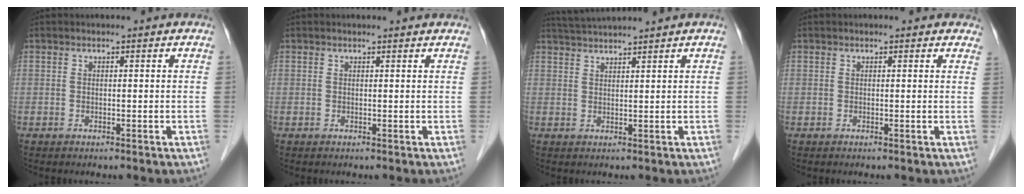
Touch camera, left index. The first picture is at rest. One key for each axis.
{"total": 1.9, "fx": 1.9, "fy": 0.2, "fz": 0.3, "tx": -0.011, "ty": 0.006, "tz": 0.017}
{"total": 4.9, "fx": 4.5, "fy": -1.2, "fz": 1.4, "tx": -0.025, "ty": 0.025, "tz": 0.083}
{"total": 3.1, "fx": 2.7, "fy": 0.9, "fz": 1.0, "tx": -0.003, "ty": 0.004, "tz": 0.014}